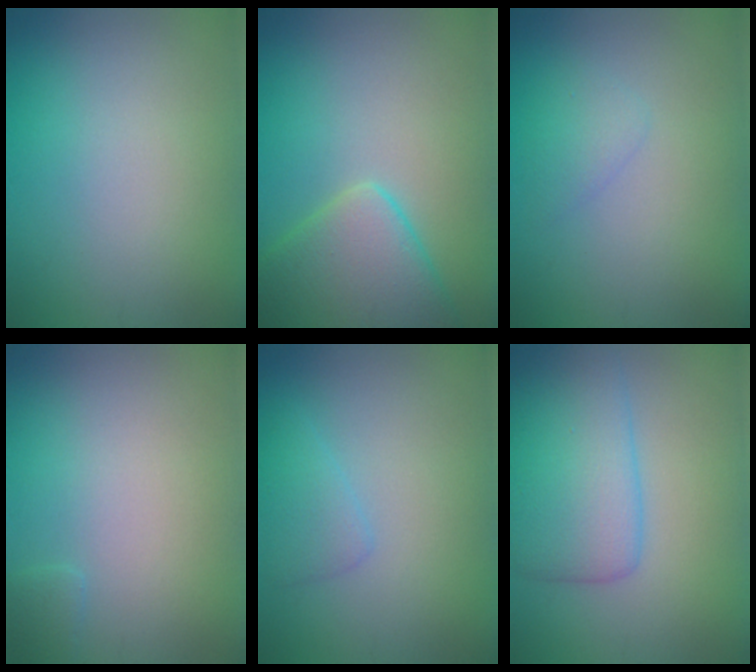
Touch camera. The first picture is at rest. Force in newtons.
{"total": 6.9, "press": 6.8, "slide": 0.4}
{"total": 1.2, "press": 1.2, "slide": 0.0}
{"total": 0.7, "press": 0.7, "slide": 0.1}
{"total": 1.7, "press": 1.7, "slide": 0.1}
{"total": 5.2, "press": 5.2, "slide": 0.3}